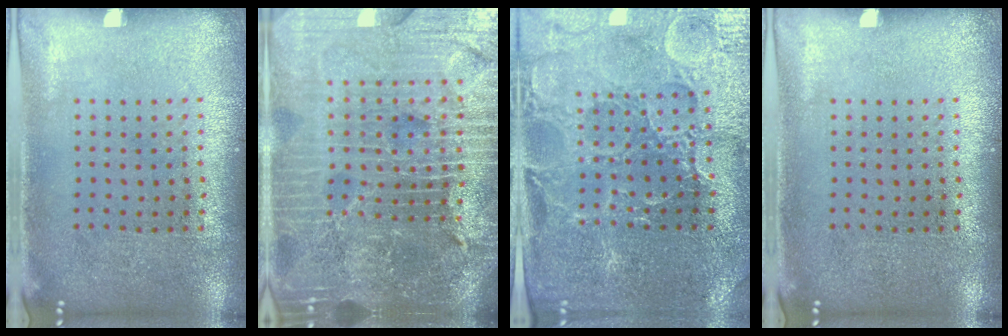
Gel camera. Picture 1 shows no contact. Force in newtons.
{"total": 6.5, "press": 5.7, "slide": 3.1}
{"total": 3.3, "press": 3.2, "slide": 0.5}
{"total": 0.0}